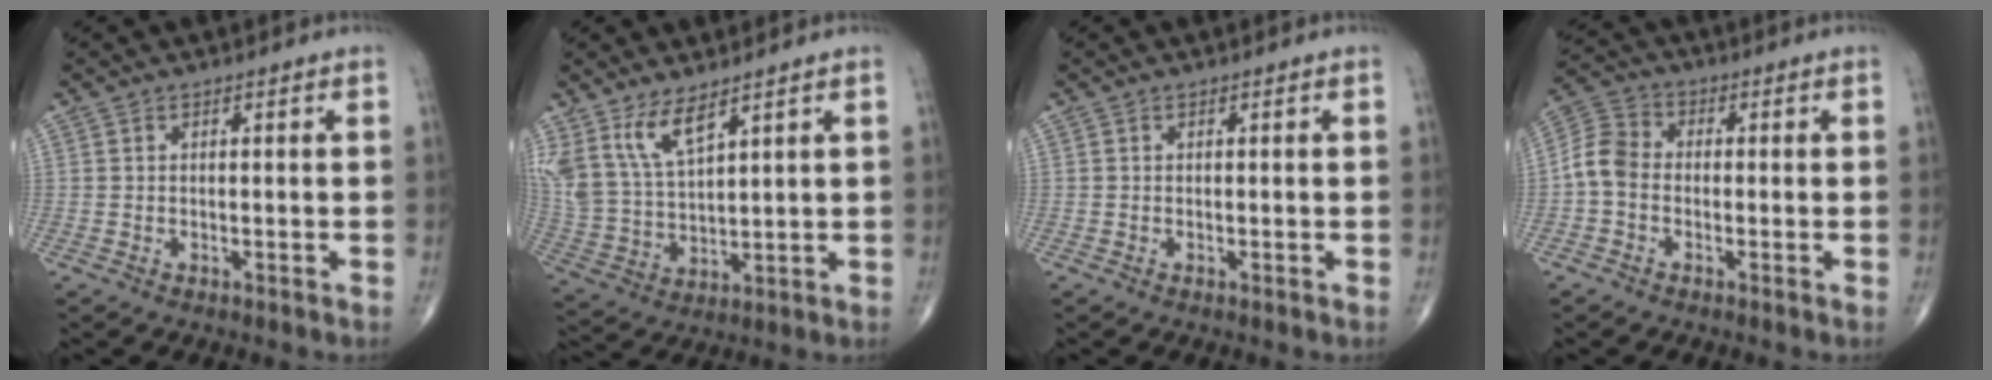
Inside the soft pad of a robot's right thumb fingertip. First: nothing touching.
{"total": 10.3, "force": [6.8, 3.9, 6.7], "torque": [-0.134, -0.030, 0.154]}
{"total": 0.0}
{"total": 6.1, "force": [-1.2, 4.7, 3.7], "torque": [-0.062, 0.020, -0.040]}